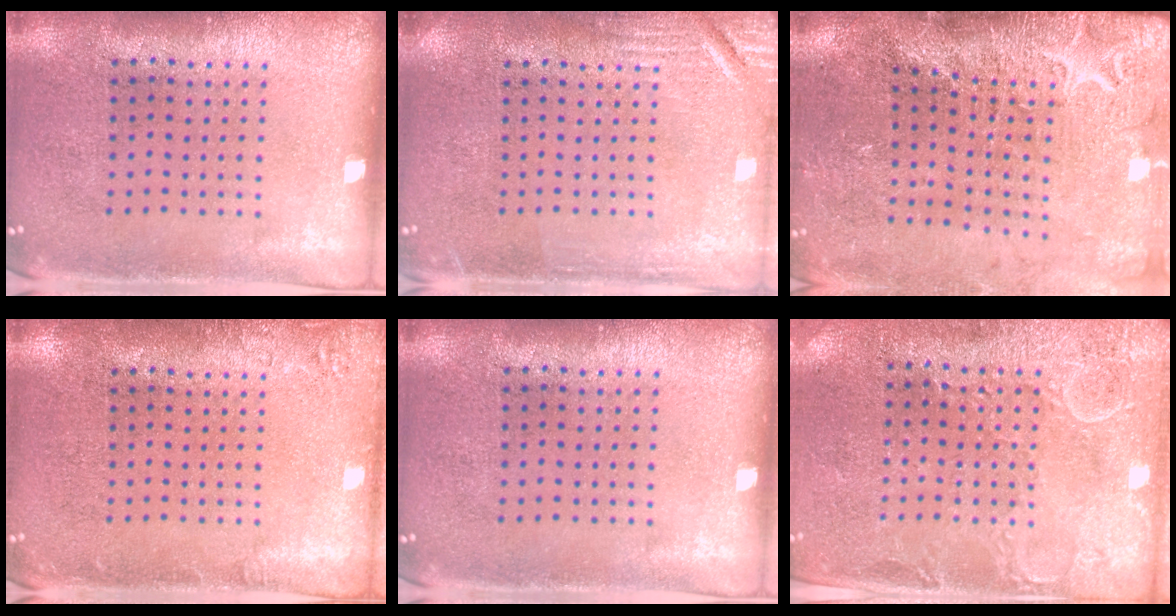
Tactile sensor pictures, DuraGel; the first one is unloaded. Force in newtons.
{"total": 2.7, "press": 2.7, "slide": 0.4}
{"total": 3.4, "press": 3.3, "slide": 0.6}
{"total": 1.5, "press": 1.5, "slide": 0.2}
{"total": 0.0}
{"total": 2.8, "press": 2.7, "slide": 0.8}